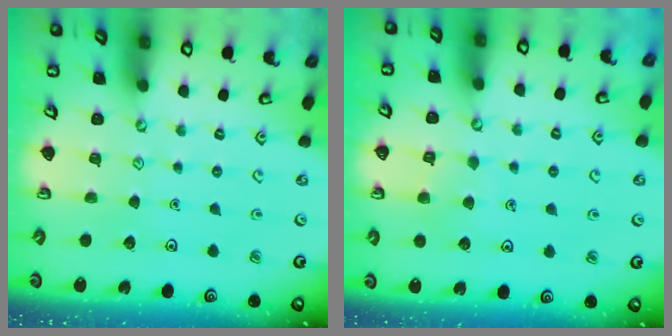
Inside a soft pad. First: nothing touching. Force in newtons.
{"total": 5.5, "press": 5.5, "slide": 0.5}